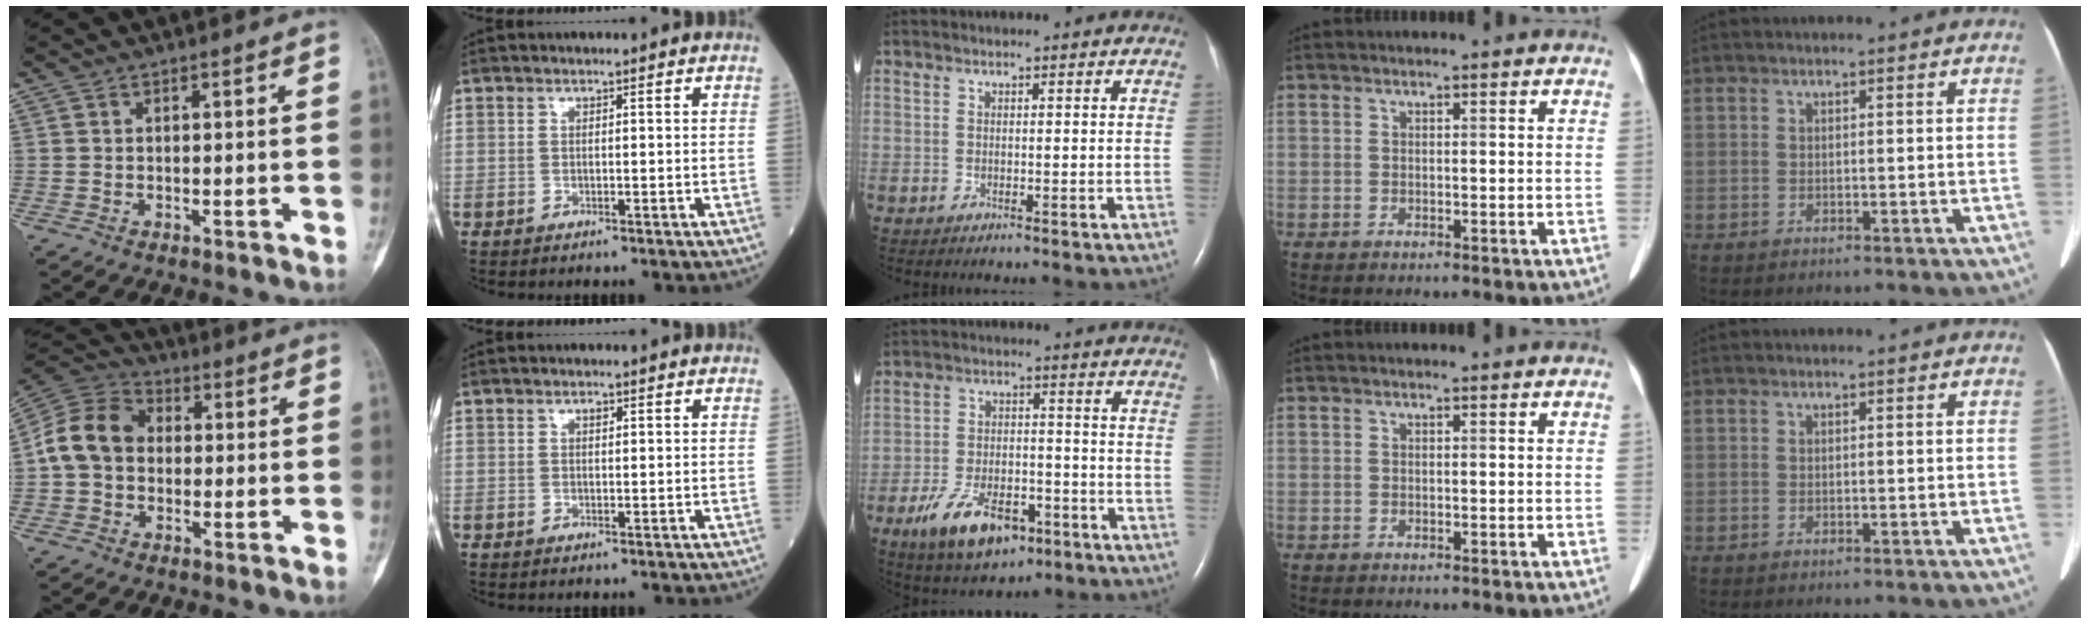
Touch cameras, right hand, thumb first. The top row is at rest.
{"thumb": {"total": 11.7, "force": [0.1, 9.3, 7.1], "torque": [-0.123, 0.034, -0.011]}, "index": {"total": 0.7, "force": [0.3, 0.3, 0.5], "torque": [-0.009, -0.001, 0.005]}, "middle": {"total": 11.2, "force": [-6.4, 5.3, 7.6], "torque": [-0.142, -0.001, -0.103]}}